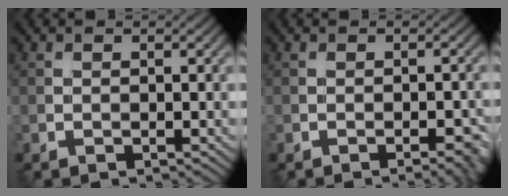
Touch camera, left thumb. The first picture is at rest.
{"total": 2.6, "force": [-1.4, 0.7, 2.1], "torque": [-0.026, 0.001, -0.015]}